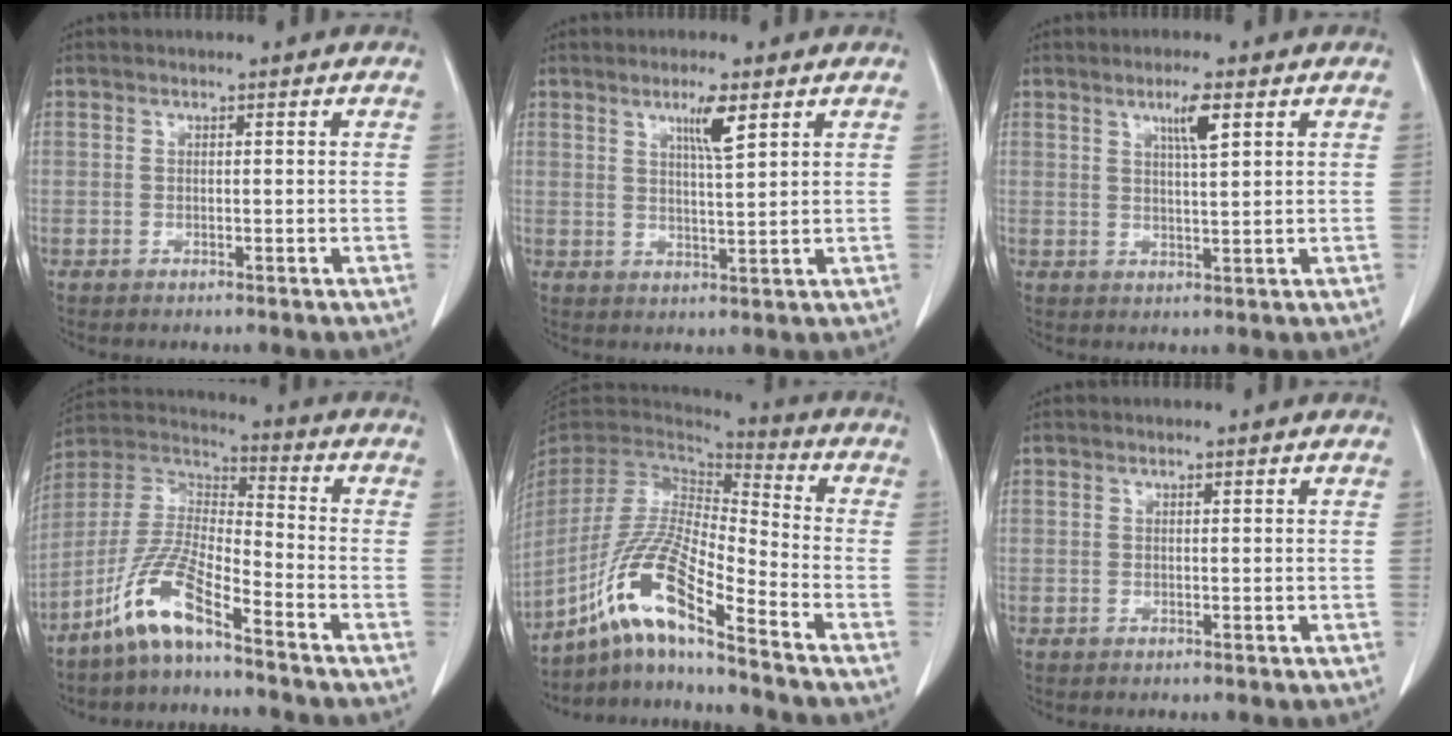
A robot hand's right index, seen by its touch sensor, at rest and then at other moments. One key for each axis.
{"total": 4.8, "fx": 2.7, "fy": 0.2, "fz": 4.0, "tx": -0.066, "ty": -0.006, "tz": 0.048}
{"total": 4.3, "fx": 2.2, "fy": 0.2, "fz": 3.7, "tx": -0.060, "ty": -0.004, "tz": 0.039}
{"total": 10.6, "fx": -7.4, "fy": 1.7, "fz": 7.5, "tx": -0.168, "ty": 0.002, "tz": -0.151}
{"total": 14.4, "fx": -9.7, "fy": 0.5, "fz": 10.7, "tx": -0.216, "ty": -0.006, "tz": -0.185}
{"total": 0.0}